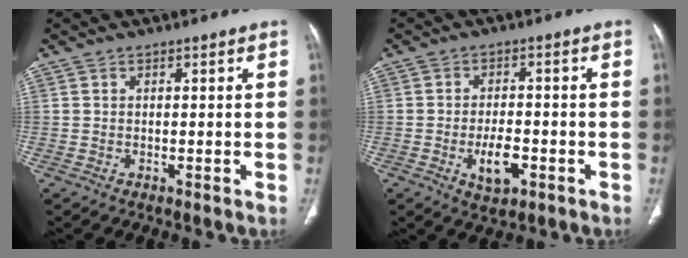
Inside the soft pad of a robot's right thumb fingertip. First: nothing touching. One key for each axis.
{"total": 5.8, "fx": -2.1, "fy": 3.0, "fz": 4.5, "tx": -0.065, "ty": 0.010, "tz": -0.031}